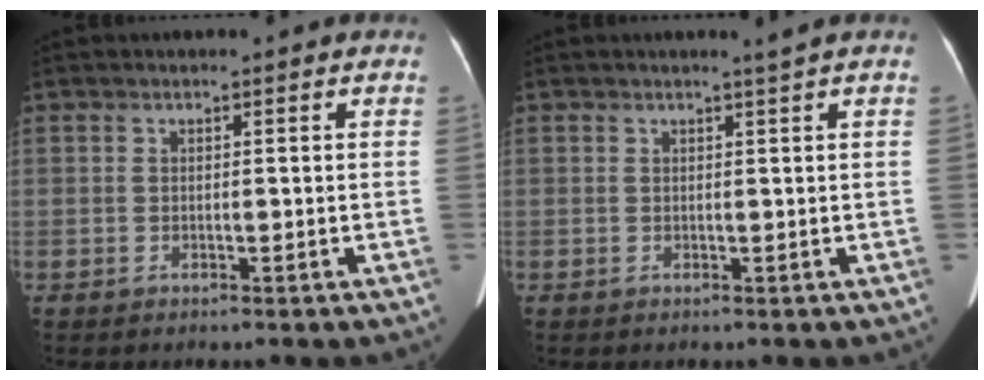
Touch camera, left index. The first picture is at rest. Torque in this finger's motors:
{"motor_torque": [-0.19, -0.14, -0.06, 0.01]}